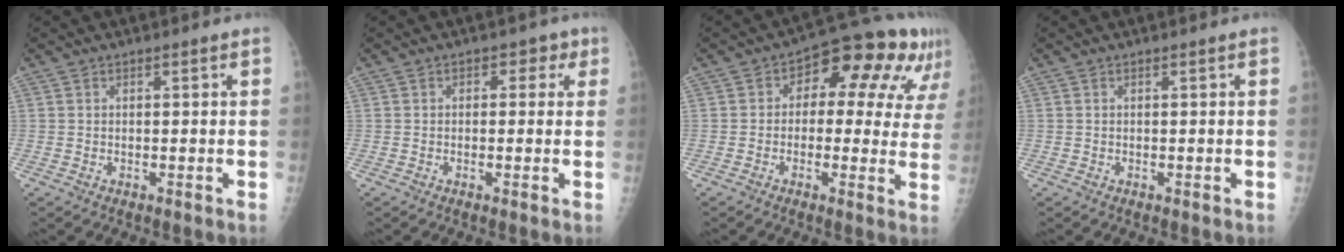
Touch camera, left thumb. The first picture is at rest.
{"total": 3.0, "force": [0.9, 2.3, 1.7], "torque": [0.011, 0.005, -0.001]}
{"total": 15.4, "force": [5.9, 8.5, 11.4], "torque": [-0.085, 0.021, 0.063]}
{"total": 0.0}